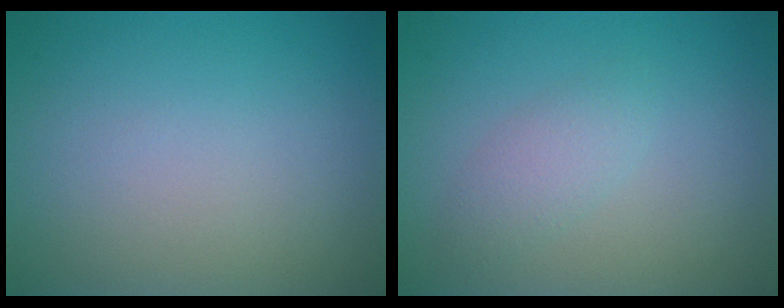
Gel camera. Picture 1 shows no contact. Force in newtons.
{"total": 1.9, "press": 1.9, "slide": 0.1}